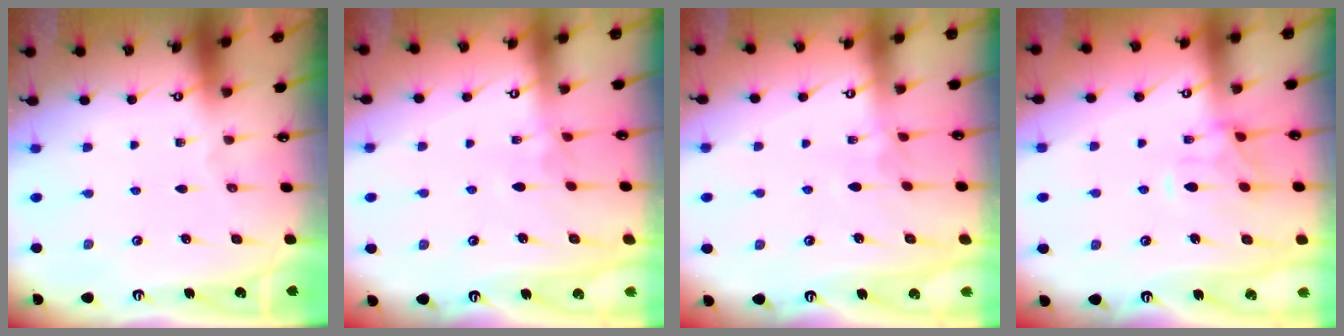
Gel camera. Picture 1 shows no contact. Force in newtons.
{"total": 2.4, "press": 2.4, "slide": 0.3}
{"total": 2.4, "press": 2.4, "slide": 0.3}
{"total": 3.2, "press": 3.0, "slide": 1.2}